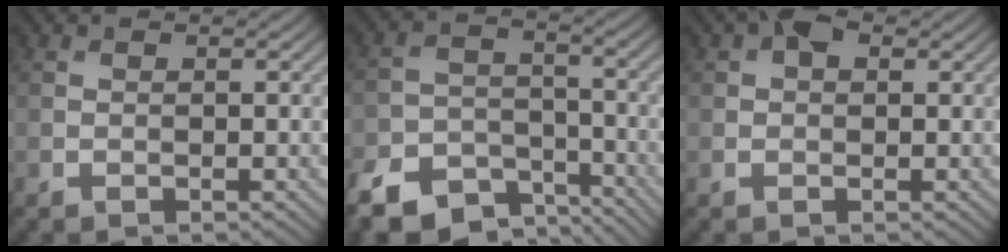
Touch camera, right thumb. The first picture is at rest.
{"total": 9.8, "force": [-7.6, 4.8, 4.1], "torque": [-0.085, -0.017, -0.132]}
{"total": 2.2, "force": [0.8, 1.4, 1.6], "torque": [-0.024, 0.007, 0.005]}